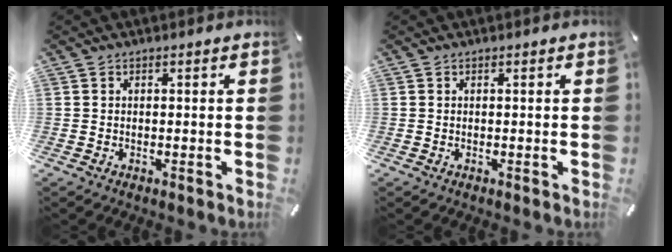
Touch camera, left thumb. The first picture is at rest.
{"total": 0.0}